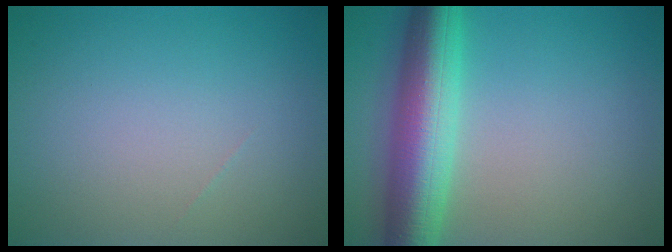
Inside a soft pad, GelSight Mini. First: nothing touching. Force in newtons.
{"total": 8.4, "press": 8.4, "slide": 0.2}